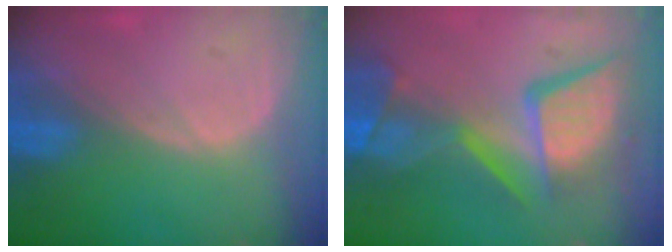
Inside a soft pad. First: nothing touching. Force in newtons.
{"total": 13.9, "press": 11.3, "slide": 8.0}